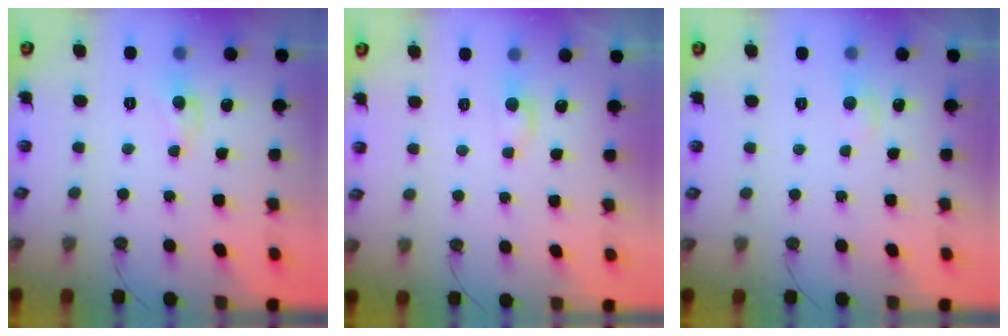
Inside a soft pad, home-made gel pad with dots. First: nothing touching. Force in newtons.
{"total": 1.0, "press": 0.9, "slide": 0.5}
{"total": 1.1, "press": 0.7, "slide": 0.8}